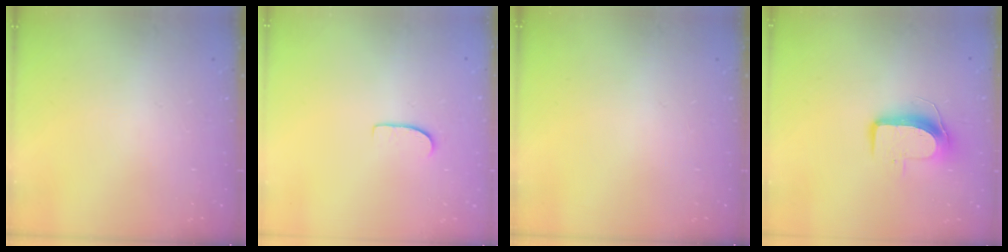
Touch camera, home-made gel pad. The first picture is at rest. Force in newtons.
{"total": 6.1, "press": 6.1, "slide": 0.5}
{"total": 0.0}
{"total": 9.0, "press": 9.0, "slide": 0.6}